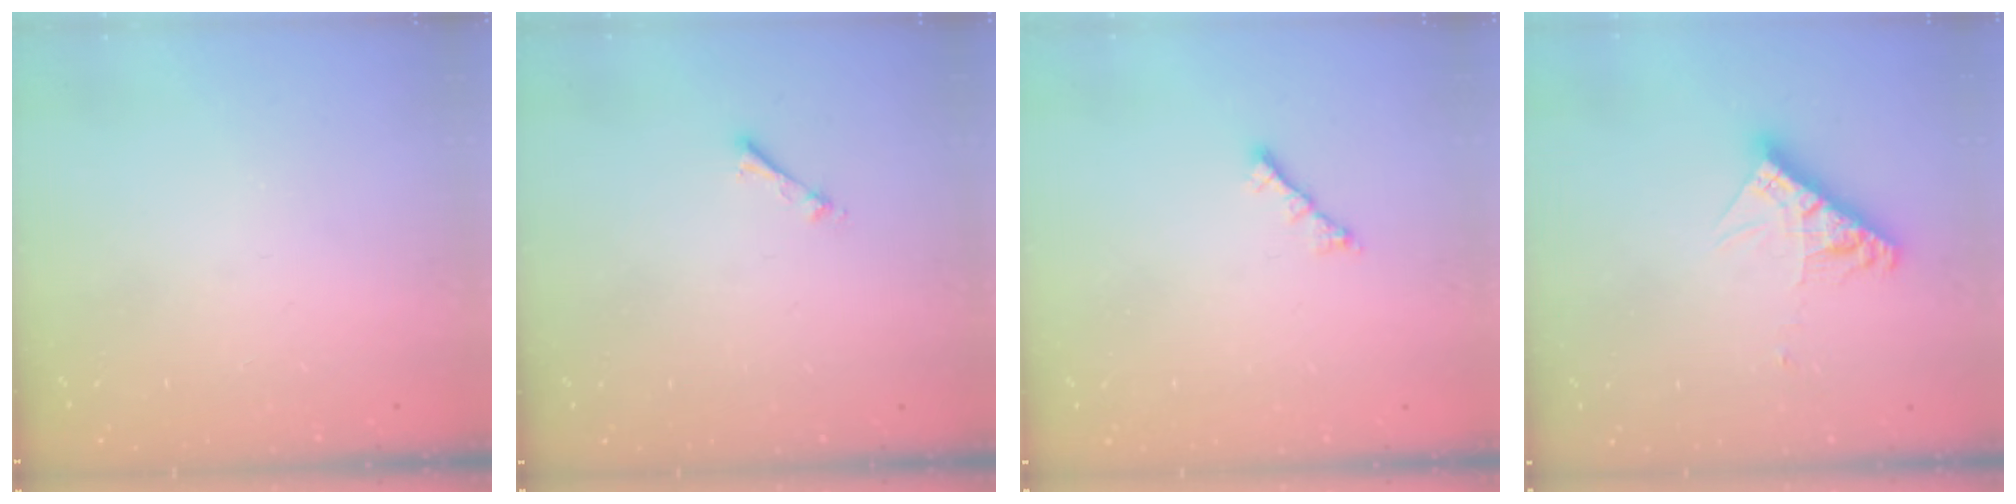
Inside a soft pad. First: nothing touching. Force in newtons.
{"total": 2.7, "press": 2.7, "slide": 0.4}
{"total": 2.0, "press": 1.9, "slide": 0.5}
{"total": 9.5, "press": 9.4, "slide": 0.8}